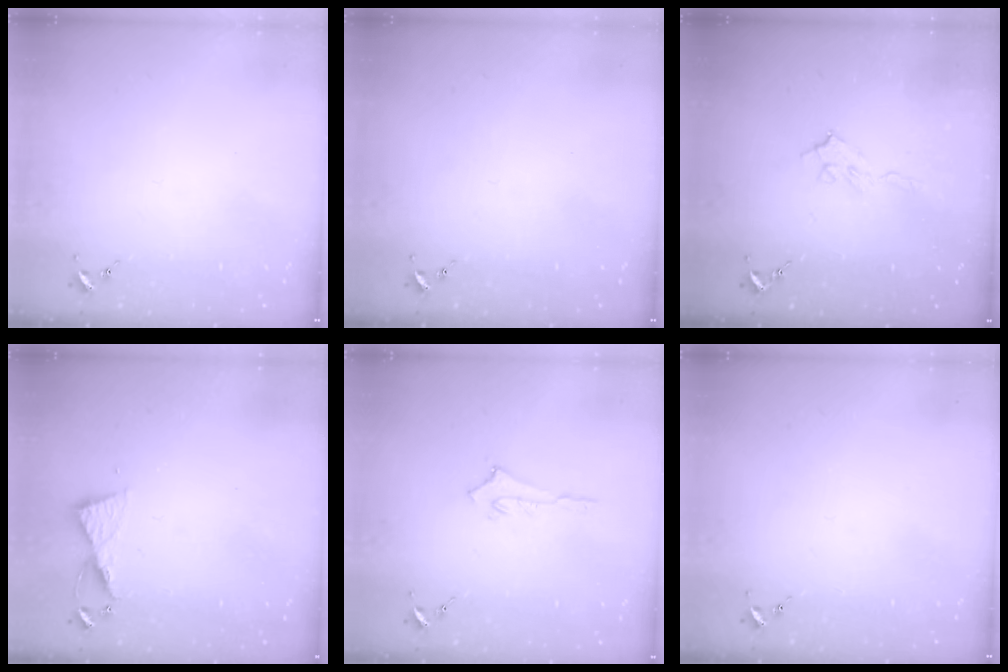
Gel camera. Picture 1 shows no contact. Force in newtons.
{"total": 0.0}
{"total": 6.5, "press": 6.5, "slide": 0.8}
{"total": 6.0, "press": 6.0, "slide": 0.6}
{"total": 2.5, "press": 2.5, "slide": 0.2}
{"total": 0.0}